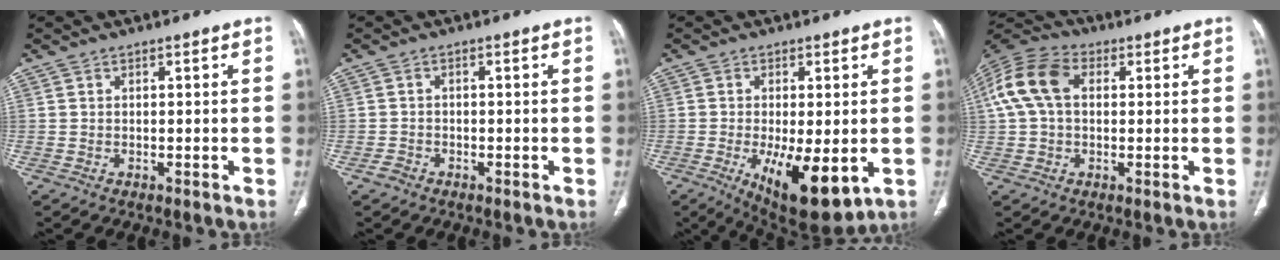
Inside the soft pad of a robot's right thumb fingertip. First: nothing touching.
{"total": 1.7, "force": [-1.2, 1.1, 0.4], "torque": [-0.011, 0.006, -0.023]}
{"total": 13.5, "force": [-3.6, 5.1, 12.0], "torque": [-0.185, -0.022, -0.038]}
{"total": 11.9, "force": [2.2, 8.0, 8.6], "torque": [-0.183, 0.035, 0.035]}